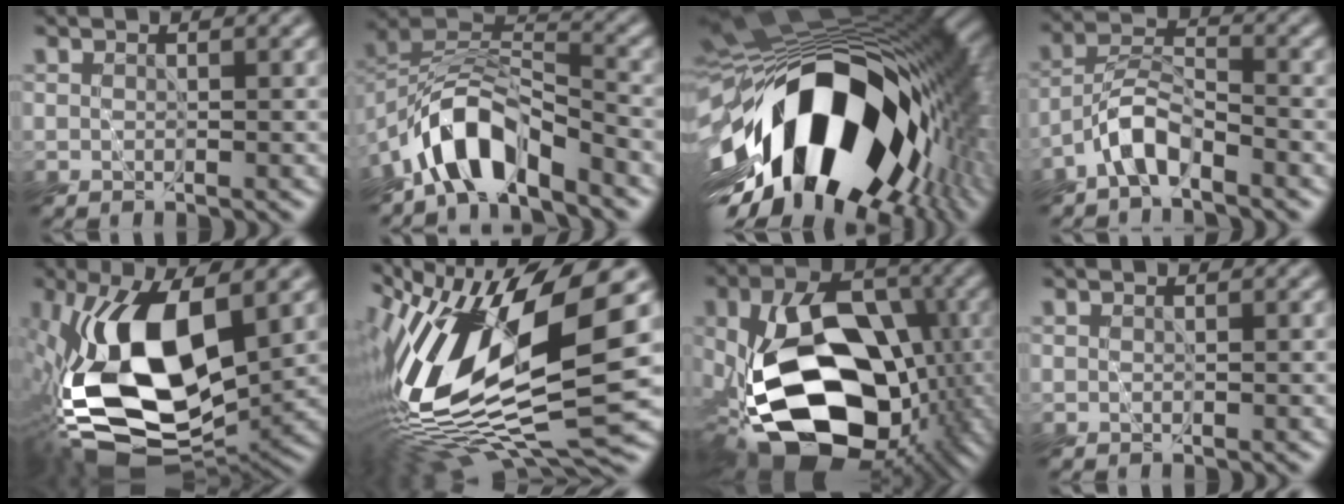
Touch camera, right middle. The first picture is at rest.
{"total": 7.8, "force": [-5.7, 2.9, 4.5], "torque": [-0.068, 0.008, -0.112]}
{"total": 18.9, "force": [-4.7, 10.2, 15.2], "torque": [-0.258, -0.022, -0.077]}
{"total": 4.3, "force": [-3.3, 1.3, 2.4], "torque": [-0.041, 0.011, -0.073]}
{"total": 14.7, "force": [0.2, 7.3, 12.7], "torque": [-0.249, -0.020, 0.002]}
{"total": 15.6, "force": [1.0, 4.9, 14.8], "torque": [-0.289, 0.012, 0.017]}
{"total": 16.8, "force": [-4.8, 10.7, 12.1], "torque": [-0.215, -0.028, -0.082]}
{"total": 0.0}